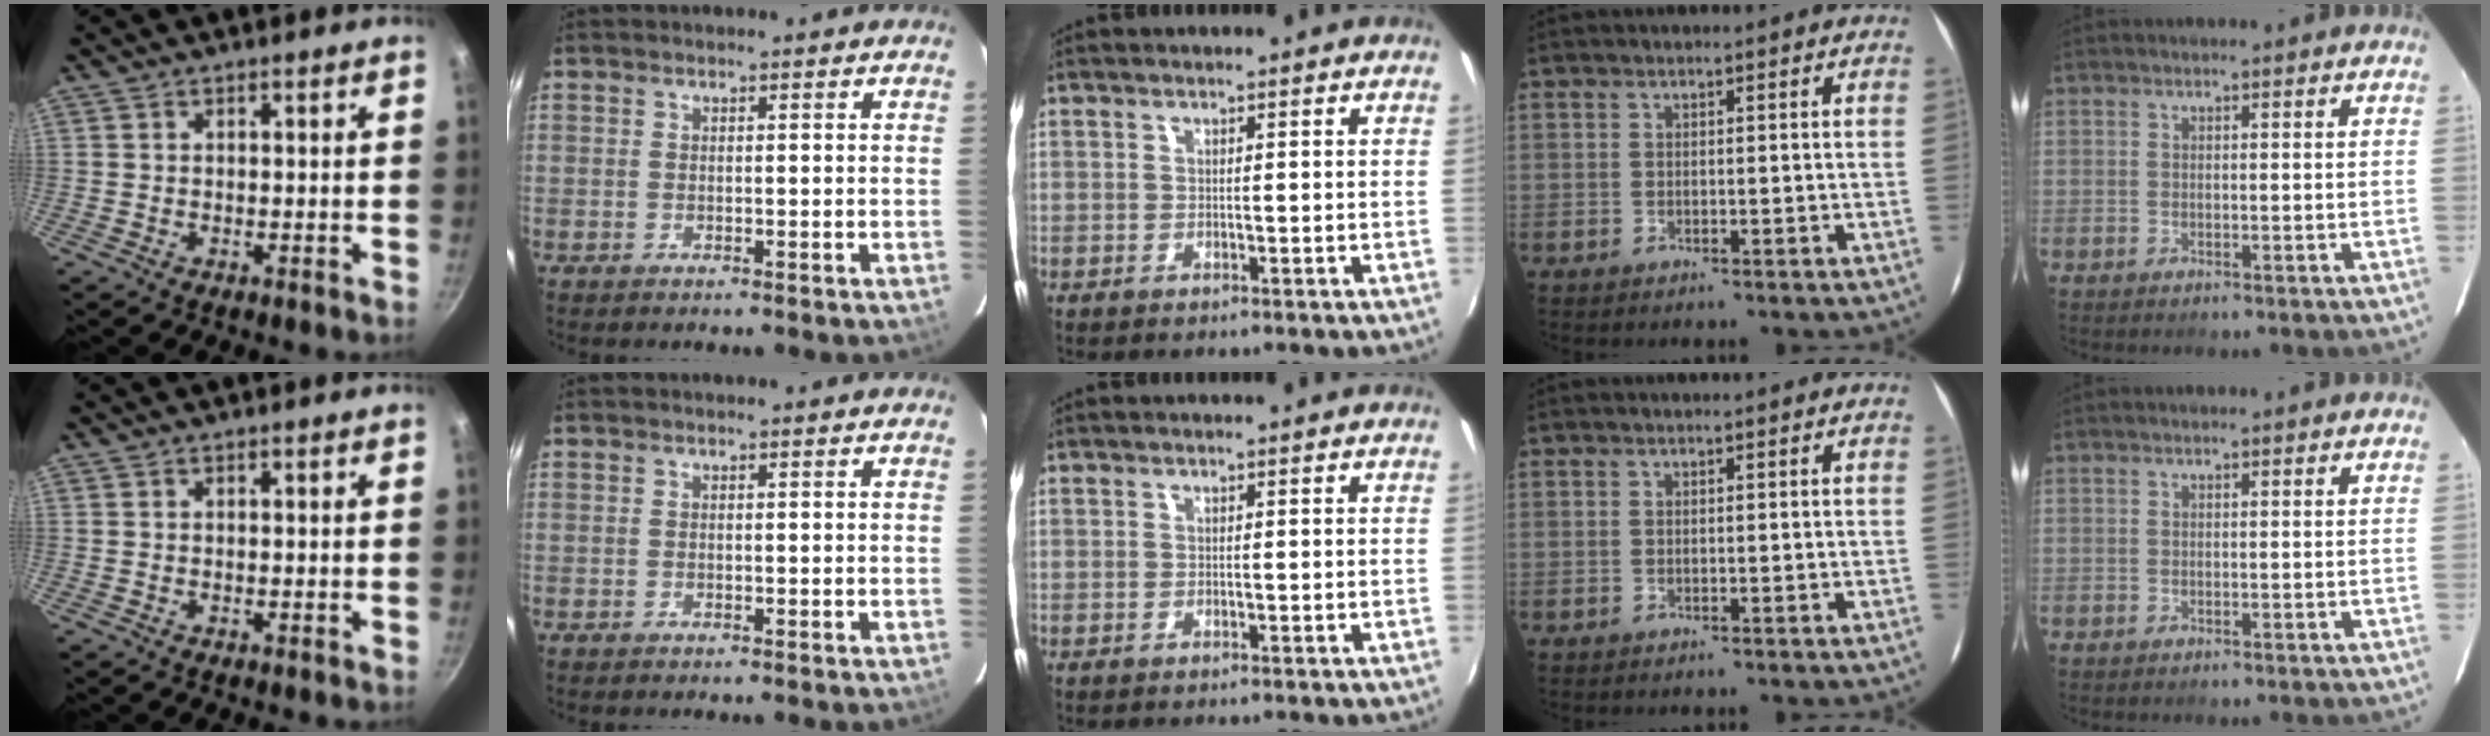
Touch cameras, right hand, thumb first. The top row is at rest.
{}